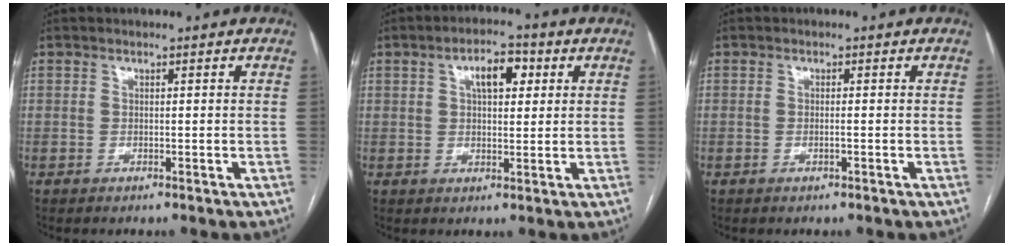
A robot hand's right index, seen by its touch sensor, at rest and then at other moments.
{"total": 5.9, "force": [2.1, 2.6, 4.9], "torque": [-0.082, 0.015, 0.034]}
{"total": 0.8, "force": [-0.2, 0.0, 0.7], "torque": [-0.015, -0.001, -0.002]}